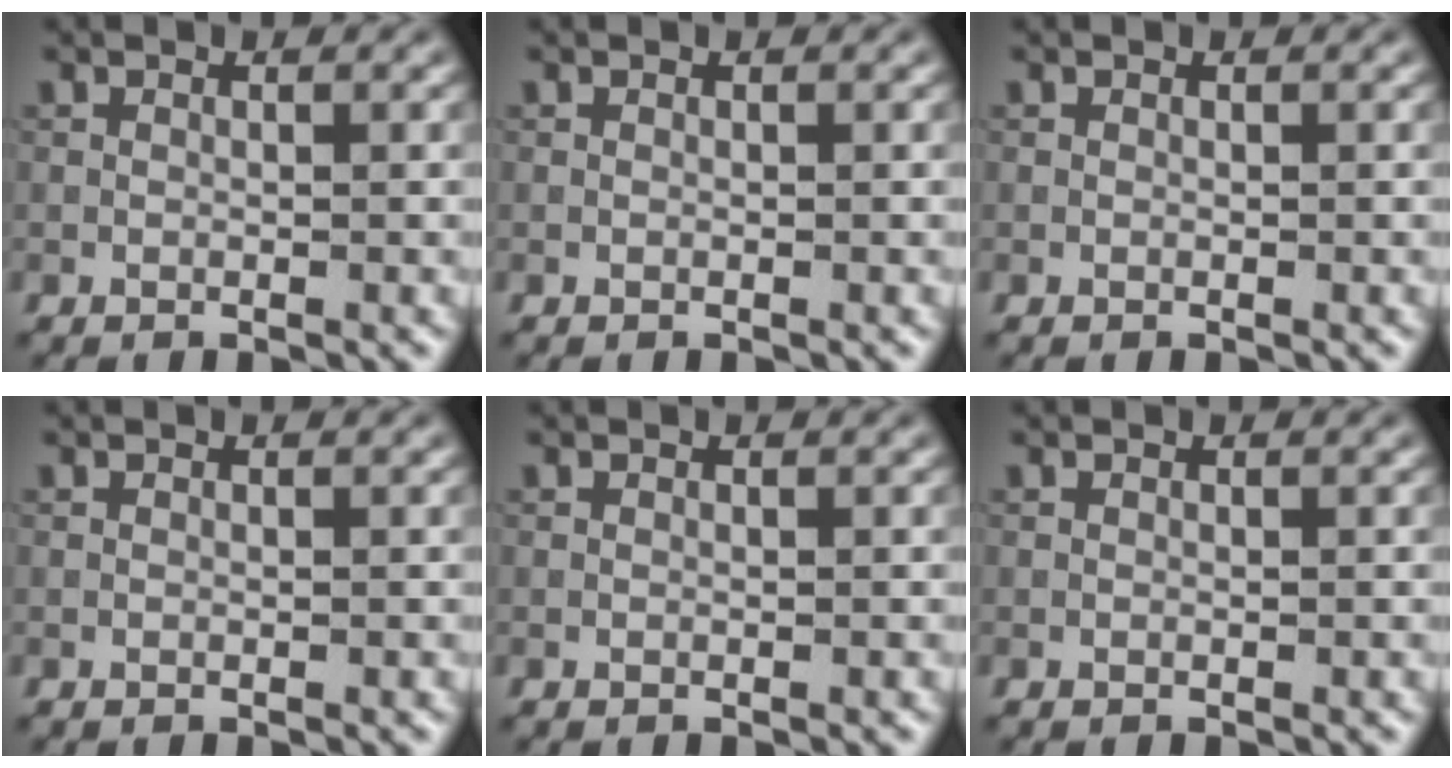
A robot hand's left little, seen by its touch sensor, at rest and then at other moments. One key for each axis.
{"total": 0.0}
{"total": 0.0}
{"total": 0.0}
{"total": 0.0}
{"total": 0.0}